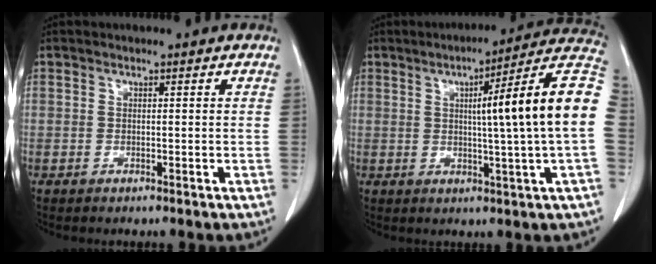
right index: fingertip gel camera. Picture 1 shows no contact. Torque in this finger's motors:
{"motor_torque": [1.39, -0.35, 0.41, 0.11]}